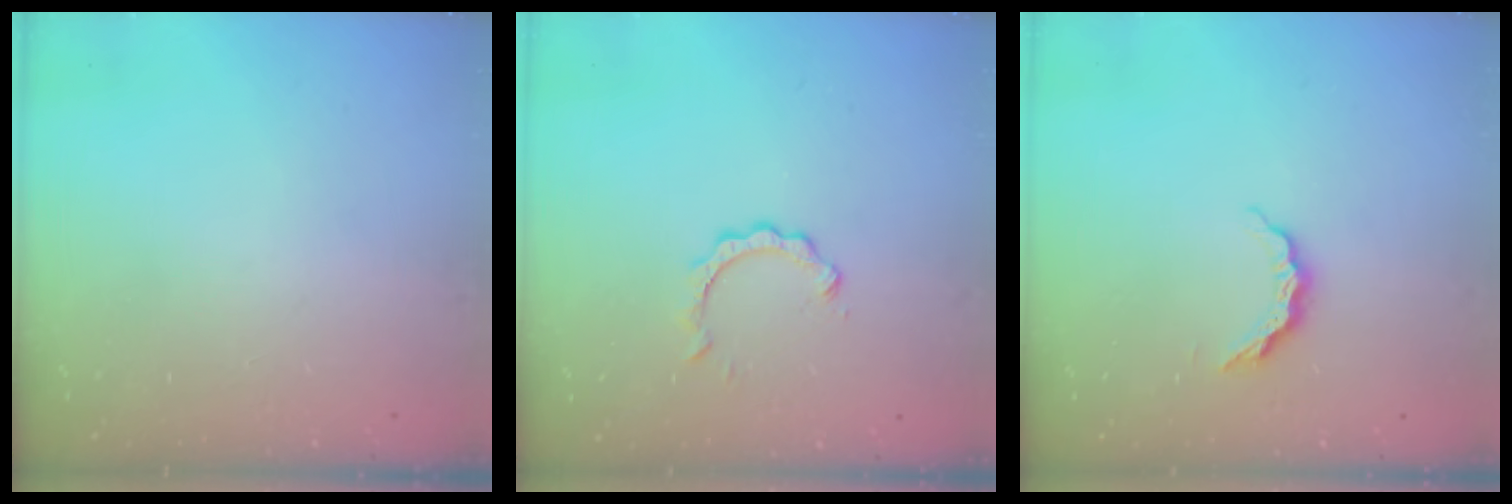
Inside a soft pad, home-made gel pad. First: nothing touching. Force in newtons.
{"total": 2.7, "press": 2.6, "slide": 0.3}
{"total": 5.8, "press": 5.8, "slide": 0.6}